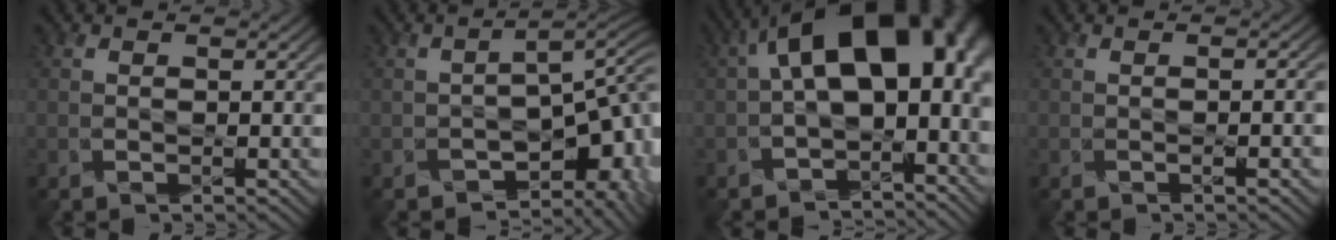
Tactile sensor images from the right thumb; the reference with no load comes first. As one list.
[{"total": 7.7, "force": [-4.6, 3.3, 5.2], "torque": [-0.062, -0.017, -0.058]}, {"total": 16.0, "force": [1.1, 9.2, 13.1], "torque": [-0.188, 0.003, 0.036]}, {"total": 2.2, "force": [-0.4, 0.6, 2.1], "torque": [-0.024, 0.005, -0.011]}]